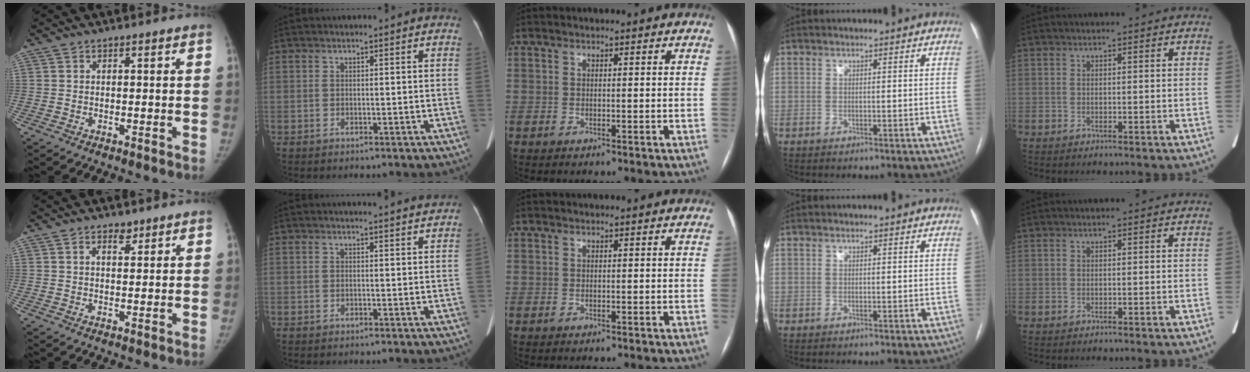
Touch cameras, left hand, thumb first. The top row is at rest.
{"thumb": {"total": 2.1, "force": [1.3, 1.2, 1.2], "torque": [-0.006, -0.011, 0.021]}, "index": {"total": 3.3, "force": [3.3, 0.2, 0.7], "torque": [-0.013, 0.007, 0.027]}}